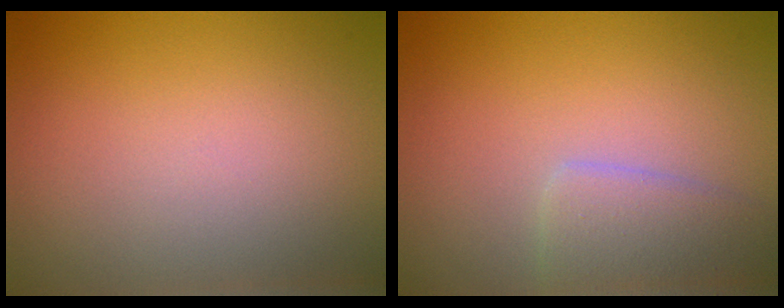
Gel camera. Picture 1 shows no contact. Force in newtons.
{"total": 2.9, "press": 2.9, "slide": 0.3}